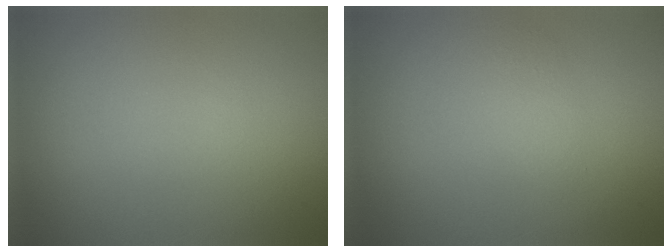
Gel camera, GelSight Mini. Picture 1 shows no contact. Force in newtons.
{"total": 0.9, "press": 0.9, "slide": 0.1}